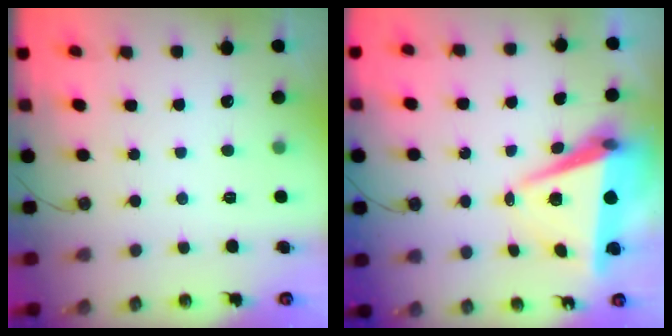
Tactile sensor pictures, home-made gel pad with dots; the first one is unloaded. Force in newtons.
{"total": 7.7, "press": 6.3, "slide": 4.3}